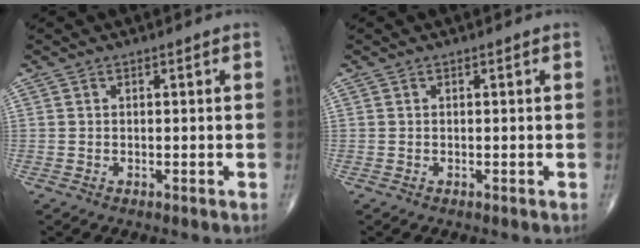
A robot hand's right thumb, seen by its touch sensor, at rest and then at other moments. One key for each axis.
{"total": 0.0}